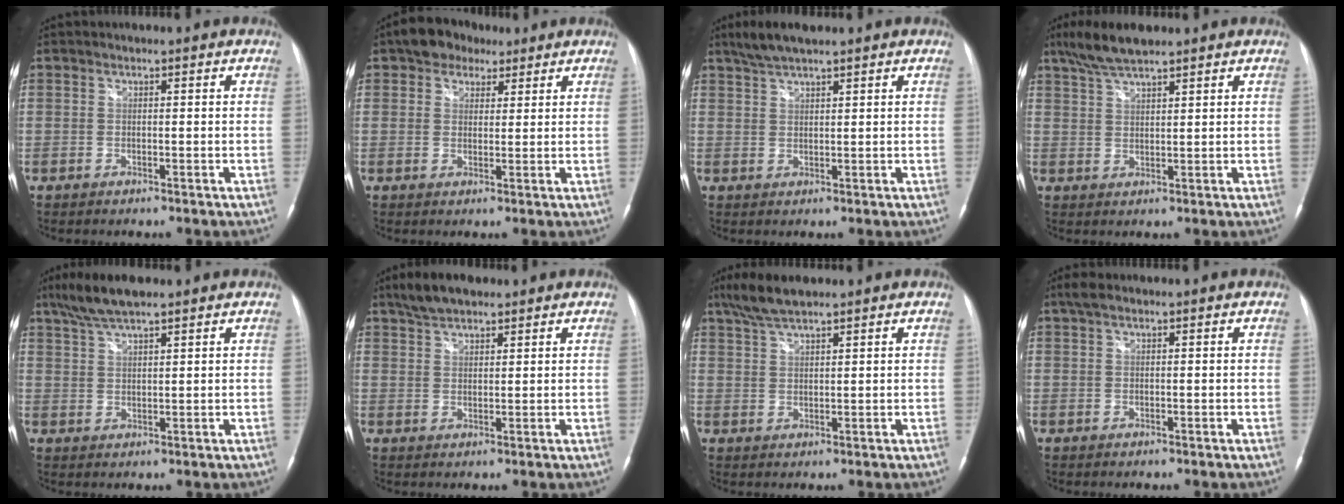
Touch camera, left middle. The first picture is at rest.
{"total": 5.5, "force": [3.6, 3.7, 2.0], "torque": [-0.033, 0.021, 0.061]}
{"total": 4.7, "force": [3.8, 0.6, 2.7], "torque": [-0.060, 0.016, 0.074]}
{"total": 6.1, "force": [4.9, 0.9, 3.5], "torque": [-0.076, 0.017, 0.094]}
{"total": 6.6, "force": [5.1, 1.0, 4.1], "torque": [-0.086, 0.020, 0.095]}
{"total": 5.4, "force": [4.2, 2.0, 2.7], "torque": [-0.059, 0.017, 0.079]}
{"total": 5.5, "force": [4.4, 0.8, 3.2], "torque": [-0.071, 0.017, 0.086]}
{"total": 2.0, "force": [1.3, 0.7, 1.4], "torque": [-0.030, 0.025, 0.024]}